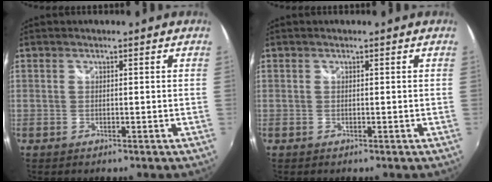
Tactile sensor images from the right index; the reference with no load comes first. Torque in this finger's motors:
{"motor_torque": [-0.01, 0.32, 0.00, 0.00]}